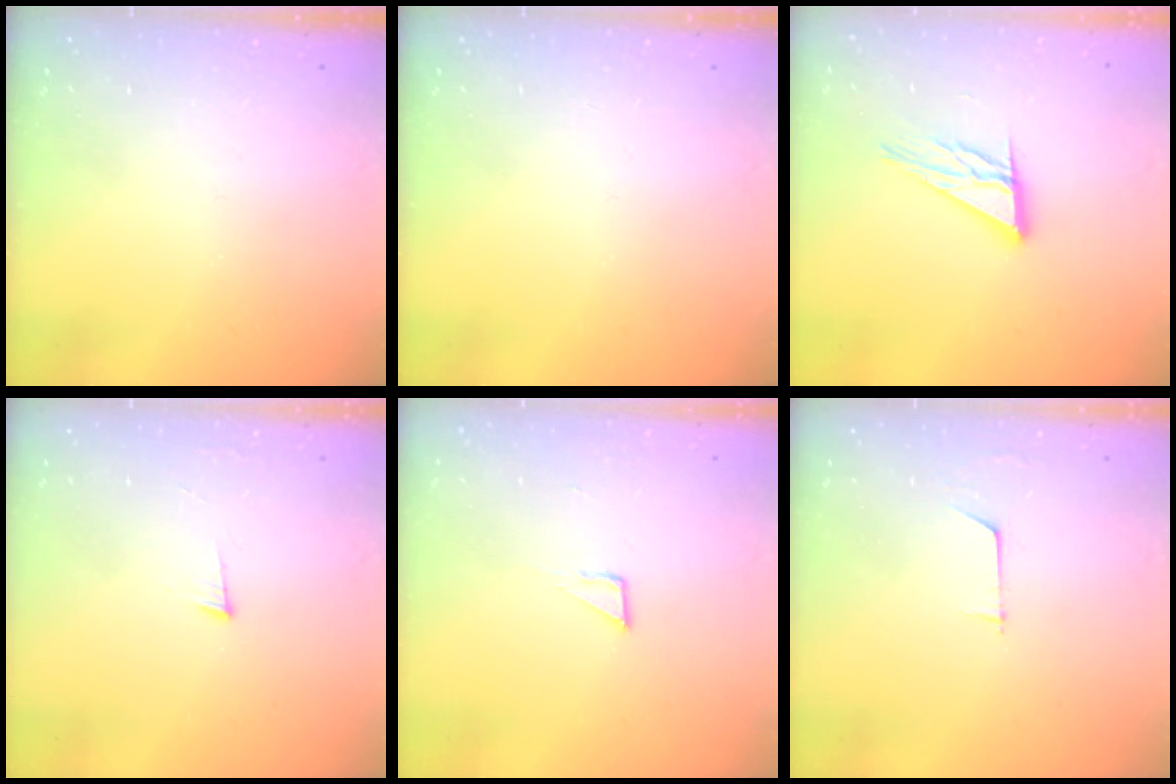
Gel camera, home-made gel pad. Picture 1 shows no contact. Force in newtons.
{"total": 0.0}
{"total": 10.9, "press": 10.9, "slide": 1.0}
{"total": 3.6, "press": 3.5, "slide": 0.5}
{"total": 2.6, "press": 2.6, "slide": 0.1}
{"total": 3.7, "press": 3.6, "slide": 0.4}